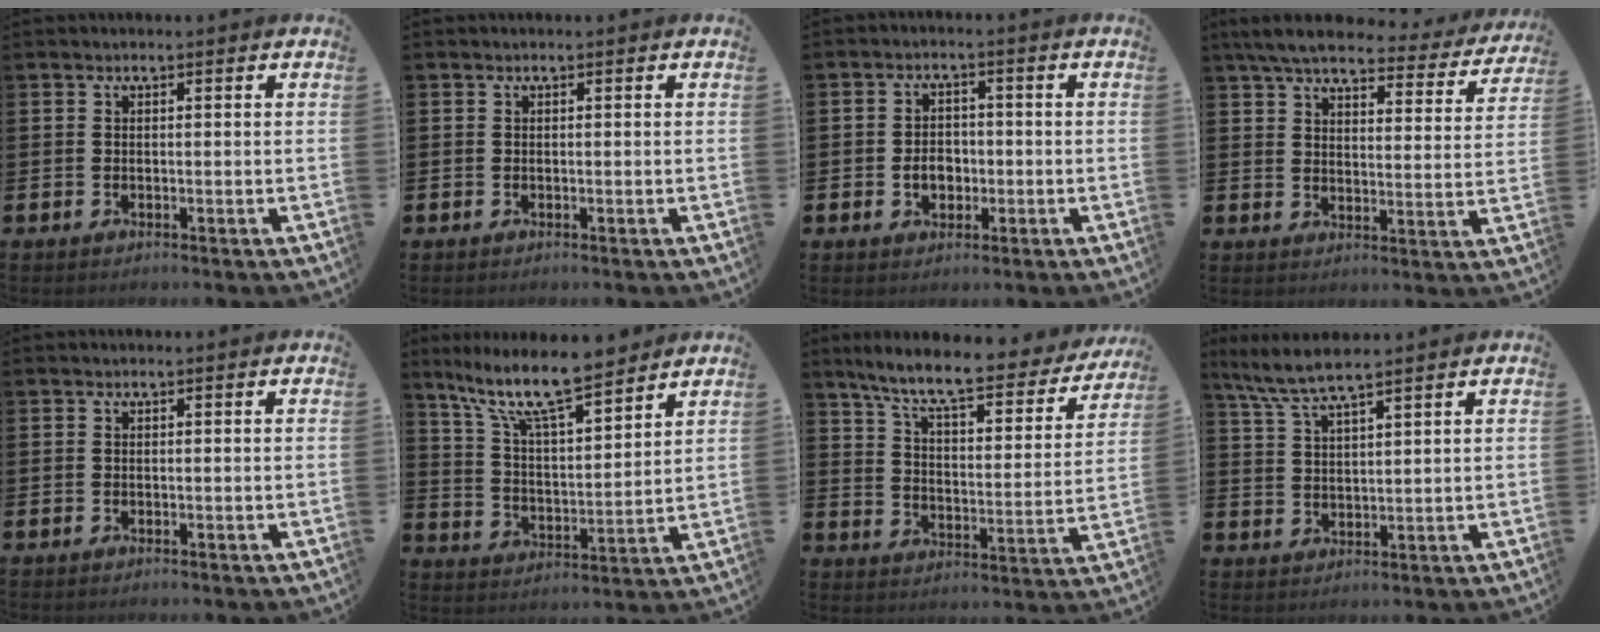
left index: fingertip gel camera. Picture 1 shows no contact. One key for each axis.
{"total": 0.0}
{"total": 3.4, "fx": -0.7, "fy": 2.6, "fz": 2.1, "tx": -0.025, "ty": -0.002, "tz": -0.021}
{"total": 6.4, "fx": 5.6, "fy": 1.4, "fz": 2.6, "tx": -0.072, "ty": -0.030, "tz": 0.095}
{"total": 0.0}
{"total": 11.3, "fx": 9.6, "fy": 2.0, "fz": 5.5, "tx": -0.138, "ty": -0.048, "tz": 0.169}
{"total": 8.8, "fx": 7.6, "fy": 1.4, "fz": 4.2, "tx": -0.111, "ty": -0.050, "tz": 0.124}
{"total": 6.0, "fx": 5.4, "fy": 0.4, "fz": 2.5, "tx": -0.072, "ty": -0.016, "tz": 0.098}